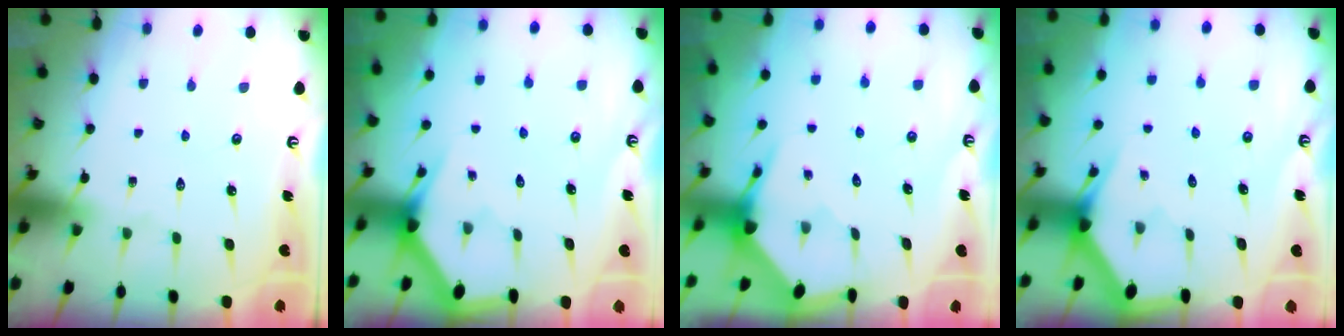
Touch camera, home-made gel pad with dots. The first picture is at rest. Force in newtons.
{"total": 3.1, "press": 3.1, "slide": 0.2}
{"total": 3.5, "press": 3.5, "slide": 0.4}
{"total": 3.0, "press": 3.0, "slide": 0.1}